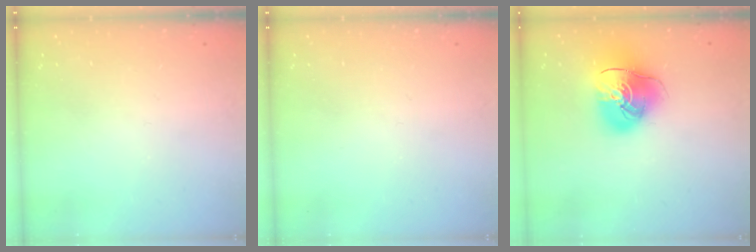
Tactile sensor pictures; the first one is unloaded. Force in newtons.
{"total": 0.0}
{"total": 13.8, "press": 13.6, "slide": 2.0}